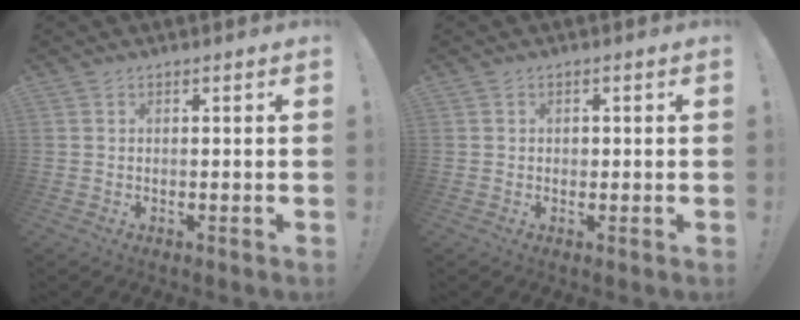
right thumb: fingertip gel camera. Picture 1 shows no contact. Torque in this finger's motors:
{"motor_torque": [-0.19, -0.08, 0.01, -0.10, 0.00]}